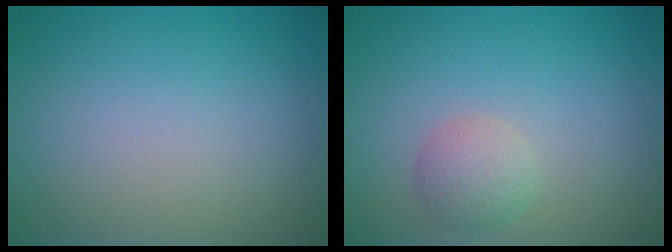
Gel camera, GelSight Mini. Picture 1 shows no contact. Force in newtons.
{"total": 2.2, "press": 2.2, "slide": 0.1}